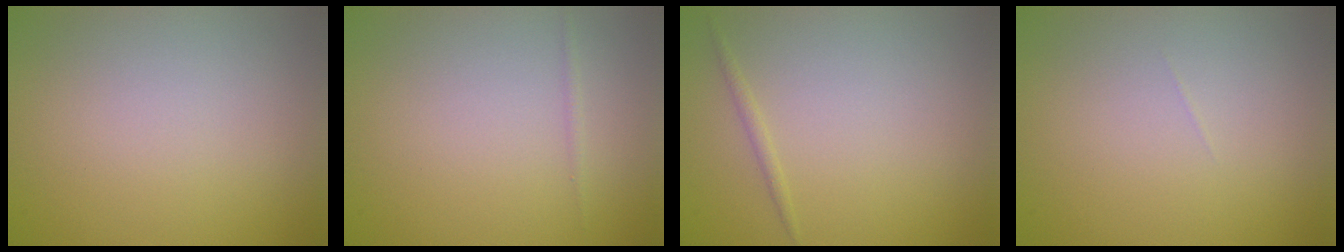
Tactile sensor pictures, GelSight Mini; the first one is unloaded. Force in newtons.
{"total": 0.5, "press": 0.5, "slide": 0.0}
{"total": 0.7, "press": 0.7, "slide": 0.0}
{"total": 0.0}